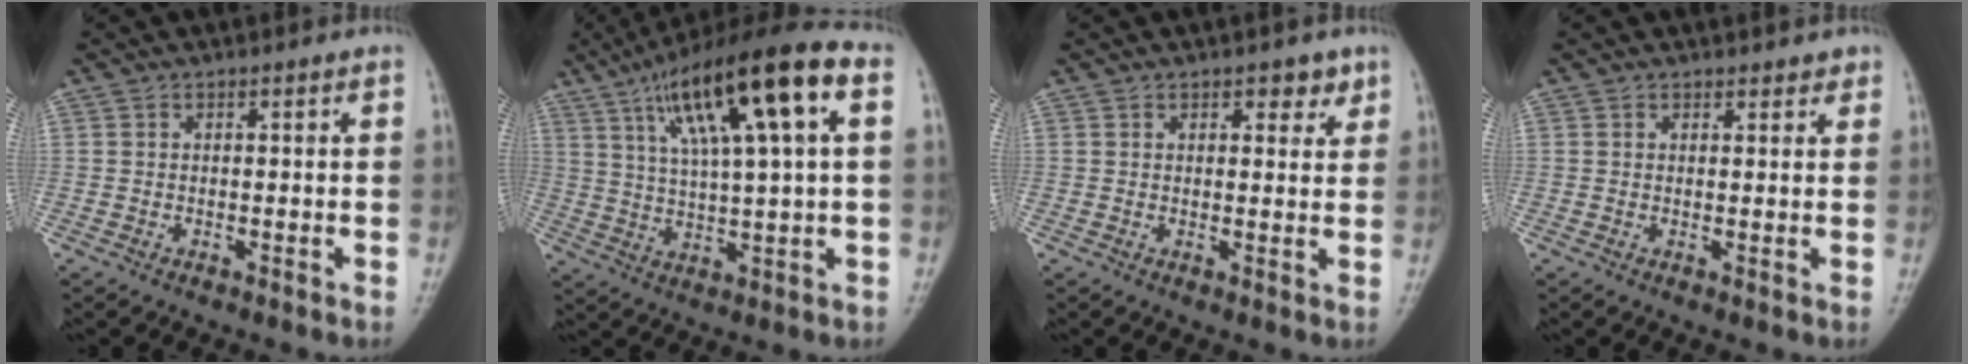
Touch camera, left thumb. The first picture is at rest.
{"total": 19.8, "force": [7.4, 4.2, 17.9], "torque": [-0.295, 0.014, 0.121]}
{"total": 3.2, "force": [1.9, 1.7, 1.9], "torque": [0.000, -0.006, 0.022]}
{"total": 1.5, "force": [1.2, 0.7, 0.3], "torque": [0.010, -0.007, 0.012]}